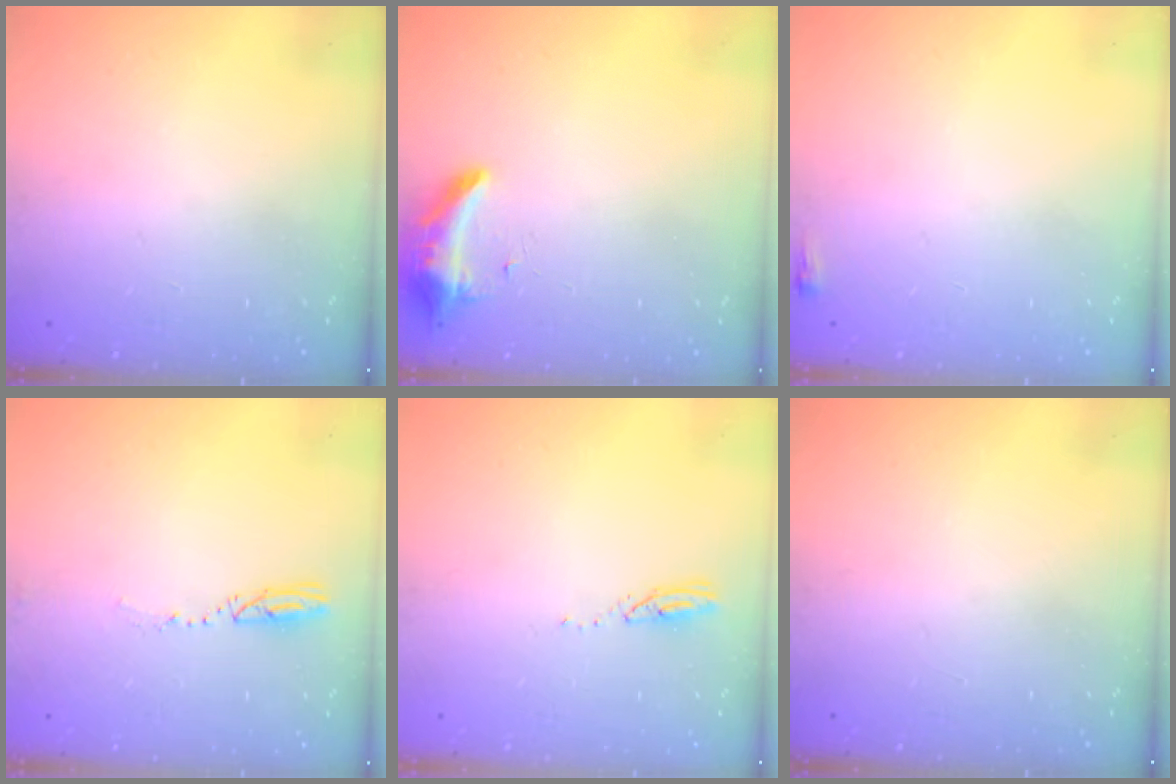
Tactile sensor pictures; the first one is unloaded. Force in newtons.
{"total": 8.3, "press": 8.3, "slide": 0.1}
{"total": 2.0, "press": 2.0, "slide": 0.5}
{"total": 3.3, "press": 3.1, "slide": 1.2}
{"total": 3.0, "press": 3.0, "slide": 0.2}
{"total": 1.0, "press": 0.0, "slide": 1.0}